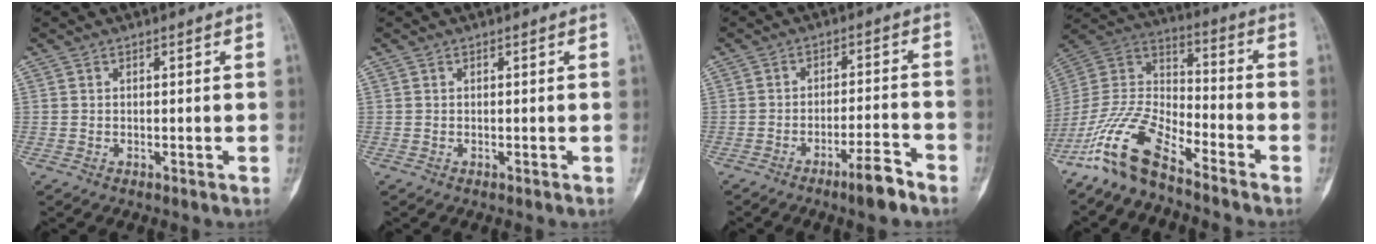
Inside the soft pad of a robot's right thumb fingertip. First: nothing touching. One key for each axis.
{"total": 0.0}
{"total": 6.3, "fx": -4.4, "fy": 0.9, "fz": 4.4, "tx": -0.076, "ty": 0.028, "tz": -0.071}
{"total": 14.5, "fx": -10.9, "fy": 4.6, "fz": 8.4, "tx": -0.166, "ty": 0.070, "tz": -0.217}